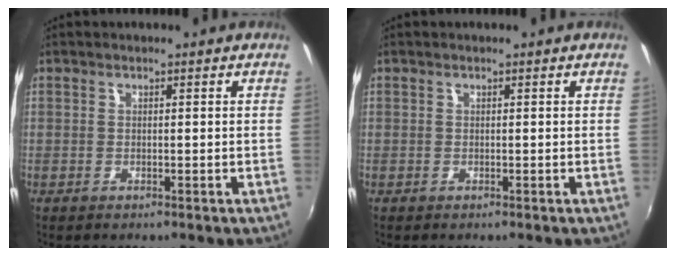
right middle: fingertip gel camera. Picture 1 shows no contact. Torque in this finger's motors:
{"motor_torque": [0.18, -0.13, 0.04, 0.01]}